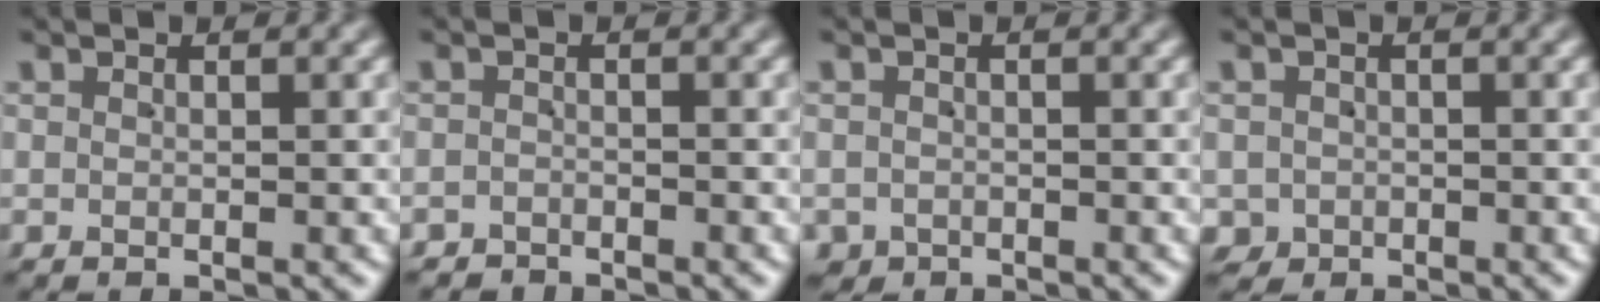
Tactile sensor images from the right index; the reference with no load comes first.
{"total": 2.4, "force": [-2.2, 0.4, -0.7], "torque": [0.017, -0.009, -0.039]}
{"total": 2.8, "force": [-2.1, 1.7, -0.3], "torque": [0.010, -0.019, -0.032]}
{"total": 4.3, "force": [-2.2, 3.7, 0.4], "torque": [-0.011, -0.029, -0.031]}